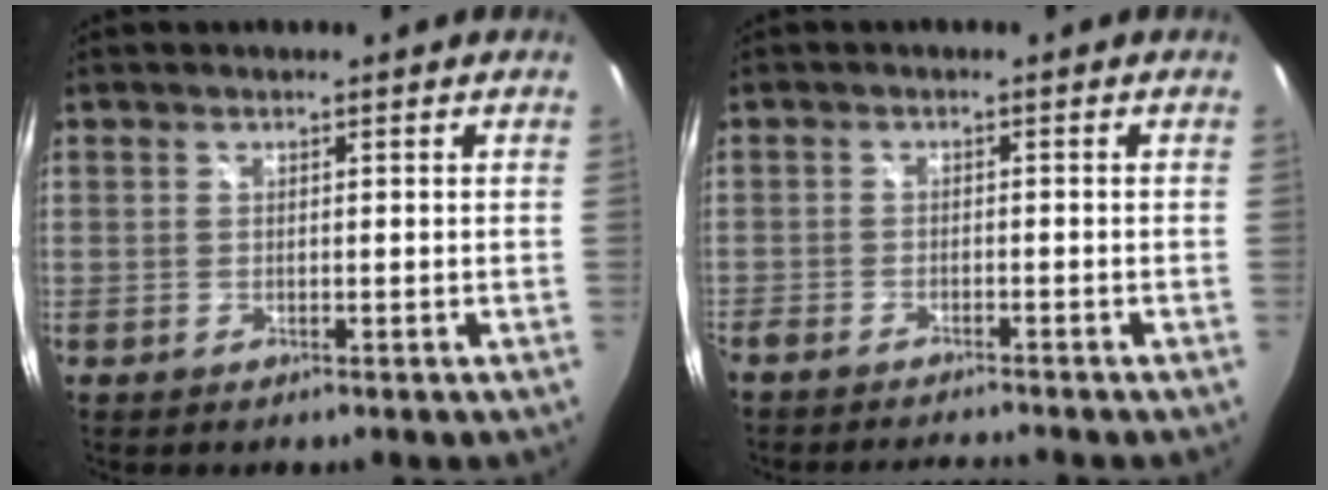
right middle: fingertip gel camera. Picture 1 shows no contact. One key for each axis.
{"total": 4.7, "fx": -4.4, "fy": 0.6, "fz": 1.4, "tx": -0.041, "ty": -0.010, "tz": -0.074}